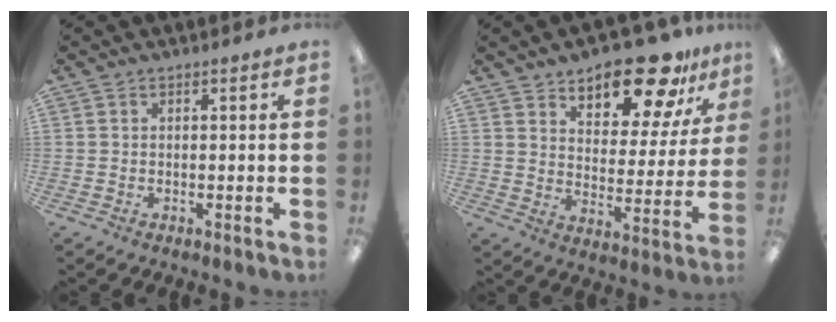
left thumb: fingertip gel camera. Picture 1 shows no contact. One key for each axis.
{"total": 16.5, "fx": 13.5, "fy": 6.3, "fz": 7.2, "tx": -0.103, "ty": -0.096, "tz": 0.232}